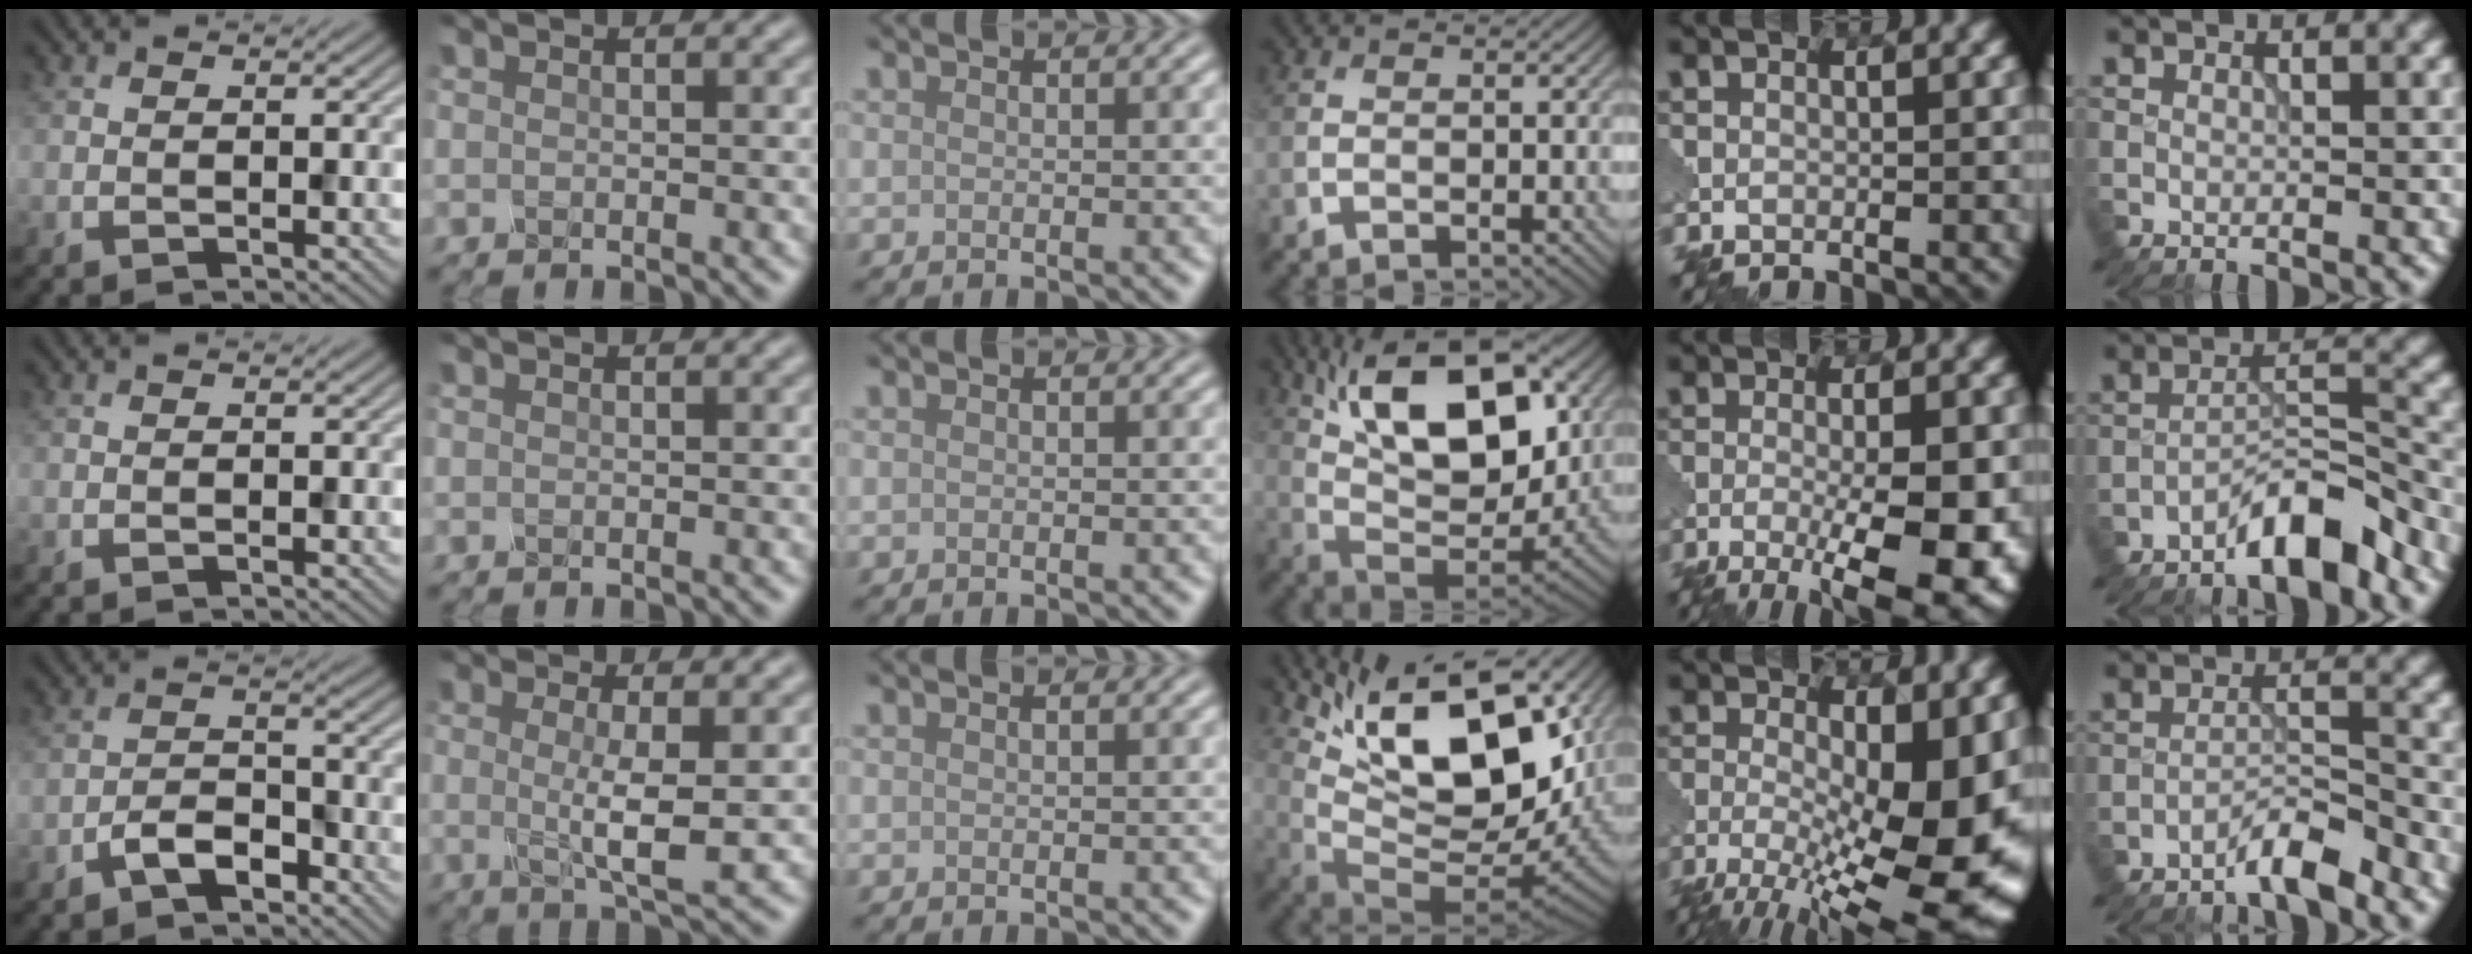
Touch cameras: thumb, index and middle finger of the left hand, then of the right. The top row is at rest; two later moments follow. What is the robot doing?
{"motion": "disassemble", "object": "glue stick"}